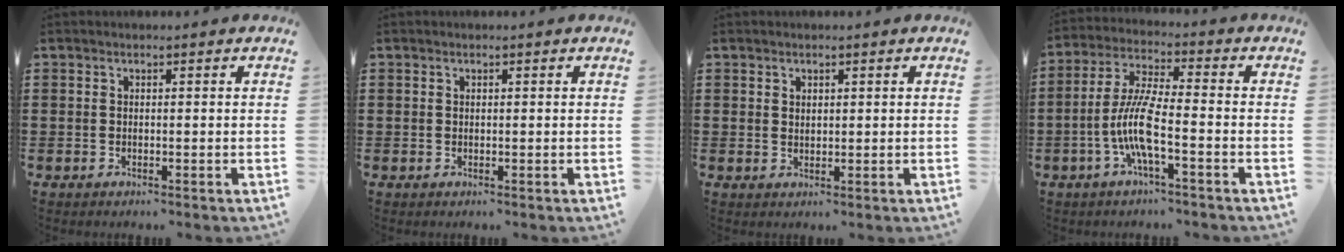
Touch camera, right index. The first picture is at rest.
{"total": 0.0}
{"total": 1.2, "force": [1.0, 0.6, 0.3], "torque": [-0.006, 0.002, 0.020]}
{"total": 8.2, "force": [-2.8, 1.4, 7.6], "torque": [-0.182, -0.016, -0.065]}